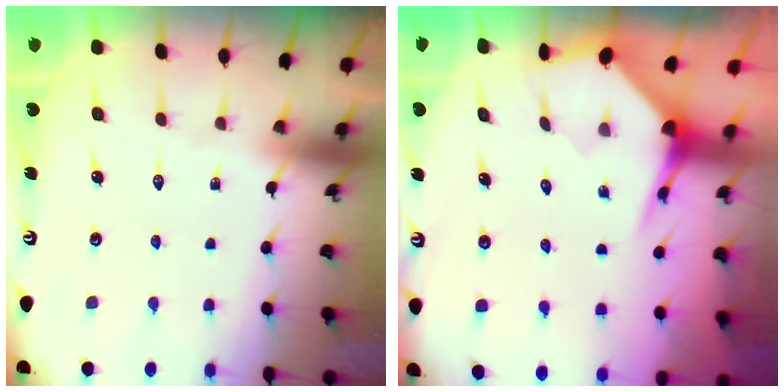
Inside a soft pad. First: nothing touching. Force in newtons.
{"total": 3.8, "press": 3.8, "slide": 0.5}